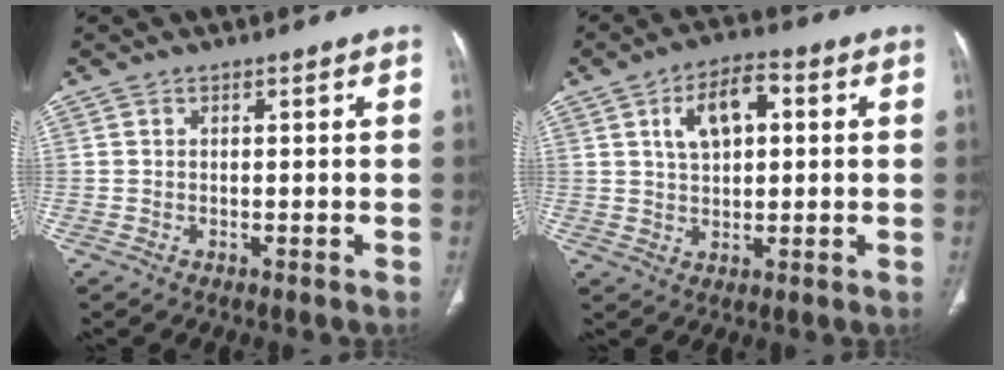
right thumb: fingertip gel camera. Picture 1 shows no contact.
{"total": 8.7, "force": [2.4, 4.8, 6.8], "torque": [-0.104, 0.010, 0.037]}